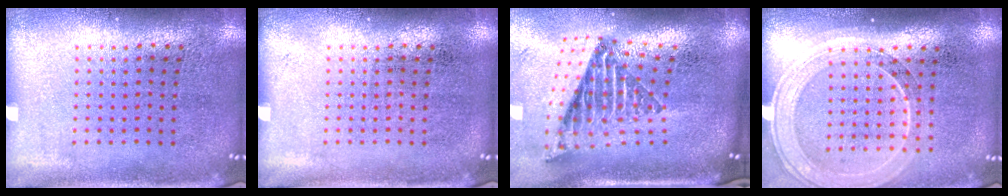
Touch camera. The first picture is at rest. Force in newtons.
{"total": 0.0}
{"total": 2.6, "press": 1.7, "slide": 1.9}
{"total": 1.9, "press": 1.7, "slide": 0.8}